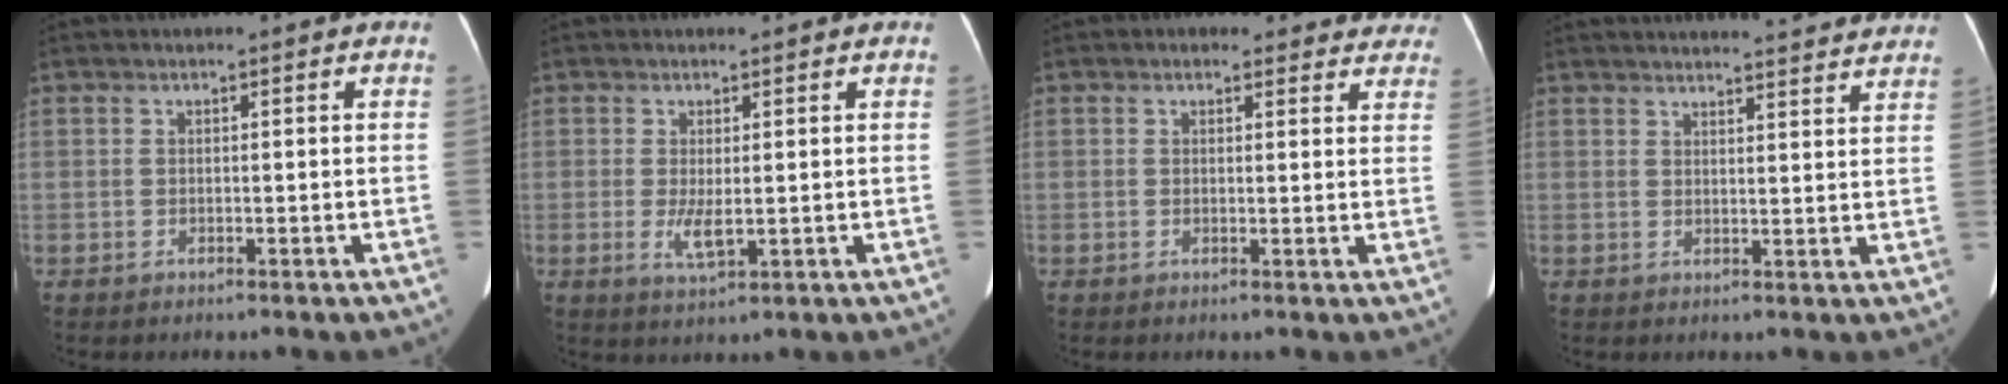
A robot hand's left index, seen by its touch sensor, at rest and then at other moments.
{"total": 3.4, "force": [0.3, 0.9, 3.3], "torque": [-0.063, -0.007, 0.010]}
{"total": 8.9, "force": [8.0, 3.8, 1.0], "torque": [0.035, -0.003, 0.060]}
{"total": 18.9, "force": [18.0, 2.0, 5.4], "torque": [-0.065, -0.002, 0.212]}